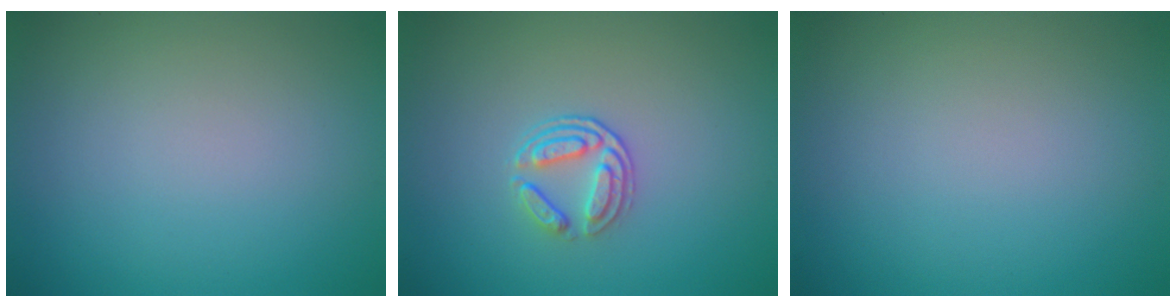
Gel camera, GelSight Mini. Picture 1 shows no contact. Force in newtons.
{"total": 2.4, "press": 1.9, "slide": 1.5}
{"total": 0.0}